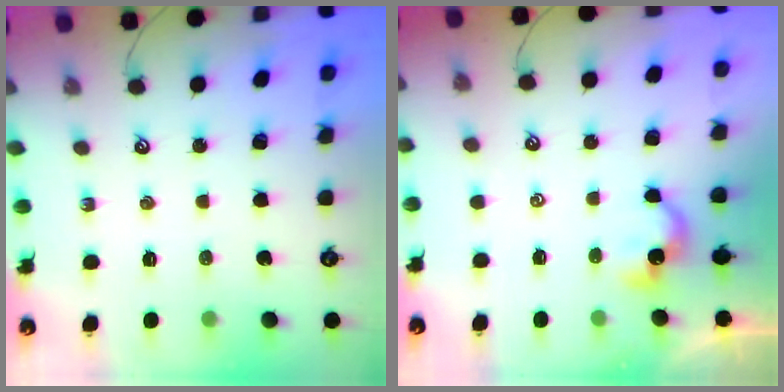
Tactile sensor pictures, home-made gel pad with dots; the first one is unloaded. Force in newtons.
{"total": 2.5, "press": 2.5, "slide": 0.3}